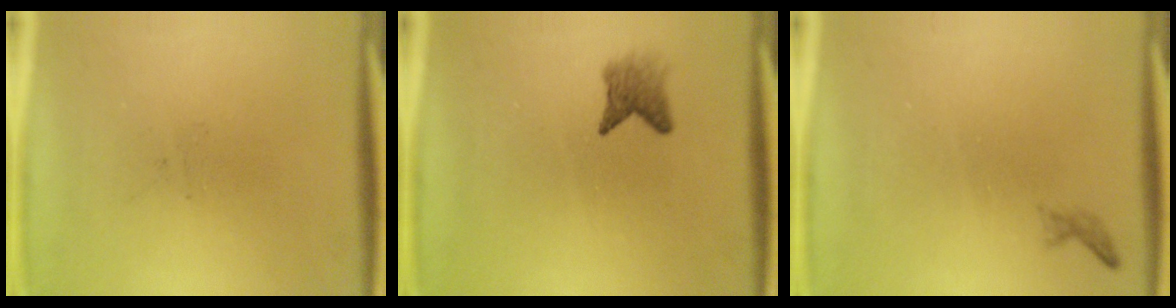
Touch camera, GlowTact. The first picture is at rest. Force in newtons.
{"total": 2.4}
{"total": 0.6}